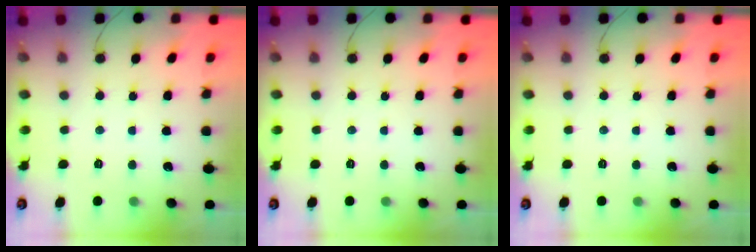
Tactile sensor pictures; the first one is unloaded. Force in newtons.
{"total": 0.0}
{"total": 0.0}